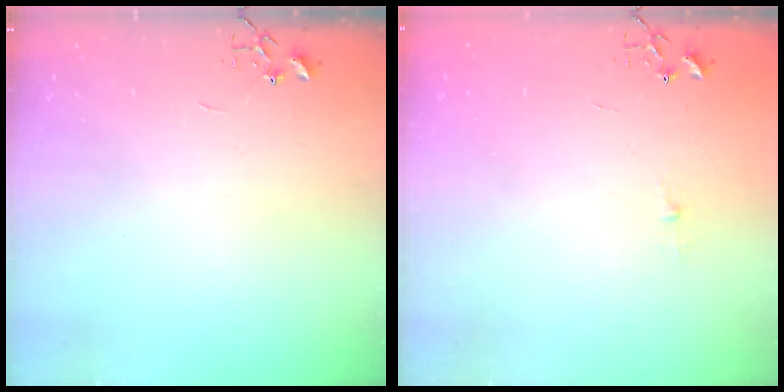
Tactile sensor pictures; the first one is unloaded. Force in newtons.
{"total": 2.6, "press": 2.5, "slide": 0.4}